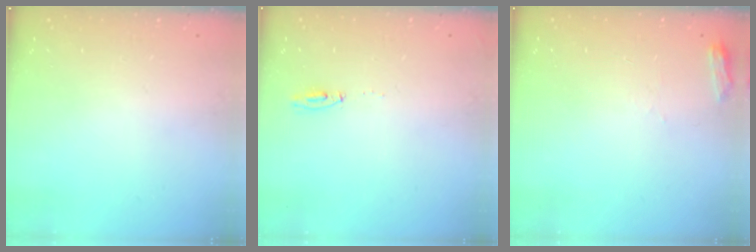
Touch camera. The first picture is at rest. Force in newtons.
{"total": 16.2, "press": 5.8, "slide": 15.1}
{"total": 4.2, "press": 4.2, "slide": 0.5}